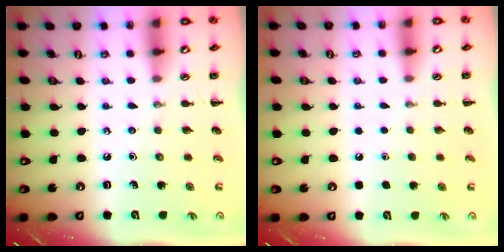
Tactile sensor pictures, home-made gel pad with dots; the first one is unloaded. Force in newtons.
{"total": 1.6, "press": 1.6, "slide": 0.1}